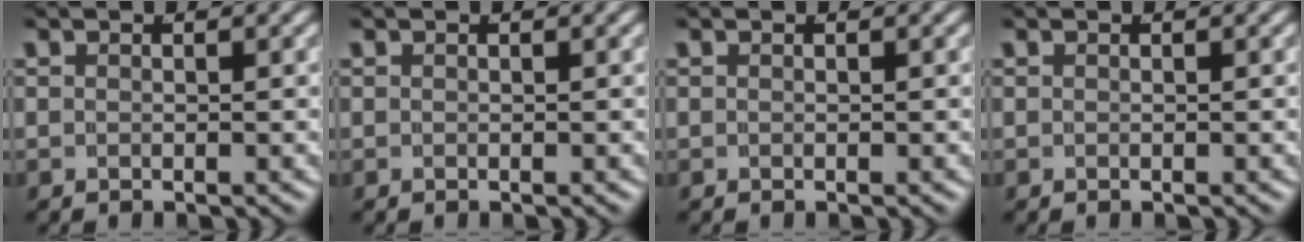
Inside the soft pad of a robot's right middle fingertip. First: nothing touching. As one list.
[{"total": 0.0}, {"total": 0.0}, {"total": 0.0}]